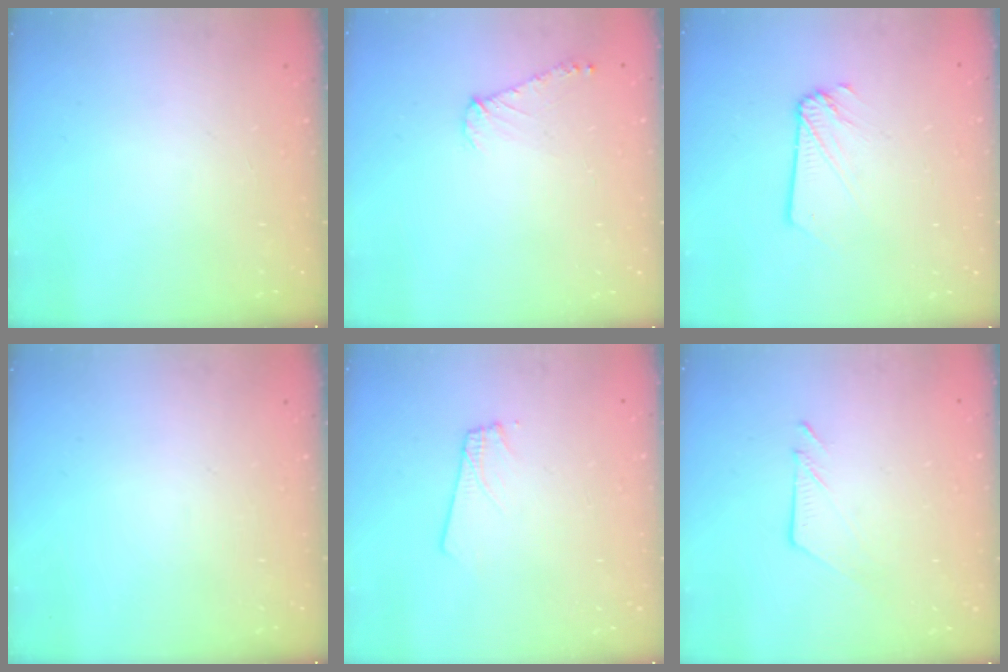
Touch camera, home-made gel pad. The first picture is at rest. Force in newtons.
{"total": 4.8, "press": 4.7, "slide": 0.7}
{"total": 2.1, "press": 2.1, "slide": 0.1}
{"total": 0.0}
{"total": 2.4, "press": 2.4, "slide": 0.3}
{"total": 5.6, "press": 5.6, "slide": 0.5}